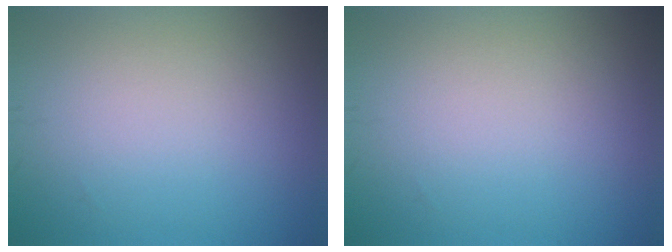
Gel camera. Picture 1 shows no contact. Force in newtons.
{"total": 0.0}